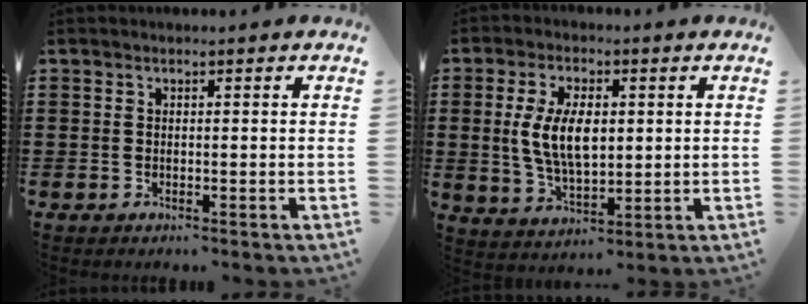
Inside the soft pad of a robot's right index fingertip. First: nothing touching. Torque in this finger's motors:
{"motor_torque": [0.75, -0.40, 0.42, 0.21]}